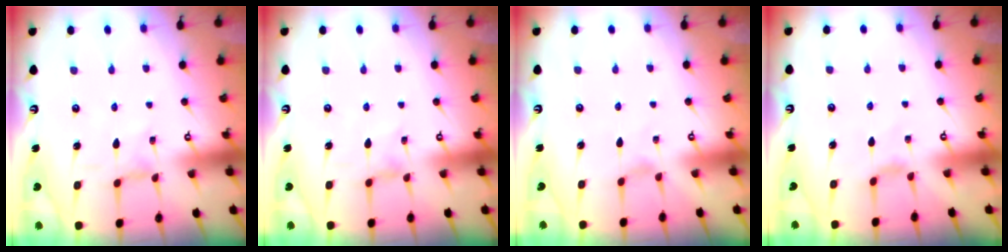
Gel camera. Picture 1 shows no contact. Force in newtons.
{"total": 1.2, "press": 1.2, "slide": 0.1}
{"total": 0.0}
{"total": 1.6, "press": 1.5, "slide": 0.4}